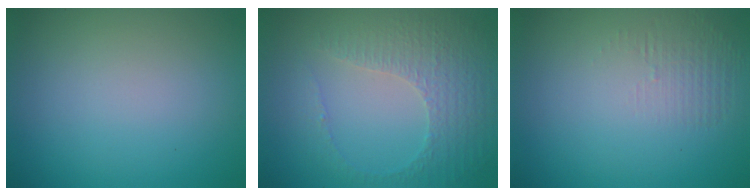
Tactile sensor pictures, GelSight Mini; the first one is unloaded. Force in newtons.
{"total": 4.6, "press": 3.3, "slide": 3.2}
{"total": 1.2, "press": 0.1, "slide": 1.2}